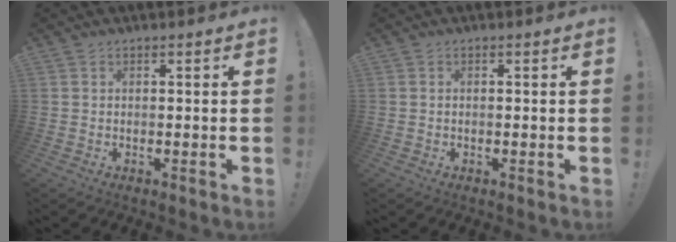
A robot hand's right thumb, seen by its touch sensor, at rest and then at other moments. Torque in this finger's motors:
{"motor_torque": [-0.14, -0.03, -0.24, 0.29, -0.13]}